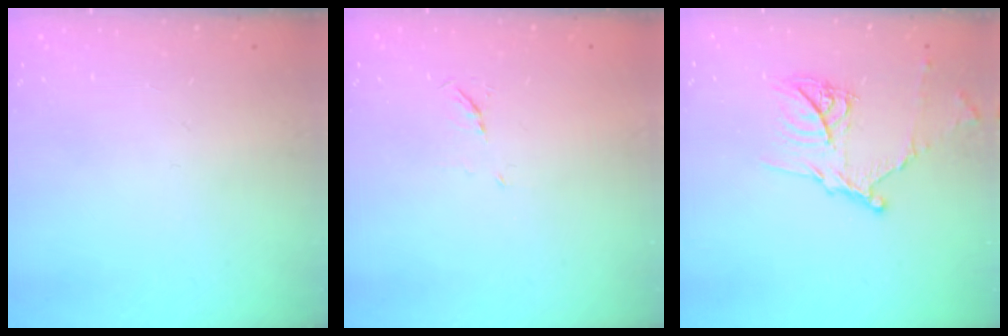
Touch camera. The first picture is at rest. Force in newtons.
{"total": 3.9, "press": 3.8, "slide": 0.7}
{"total": 13.6, "press": 13.6, "slide": 1.1}